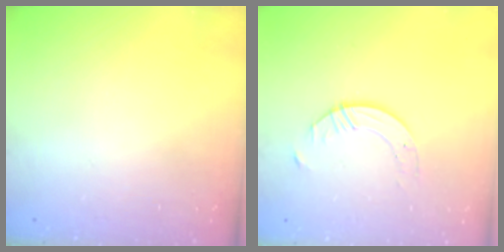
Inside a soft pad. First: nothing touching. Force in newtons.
{"total": 5.0, "press": 5.0, "slide": 0.5}